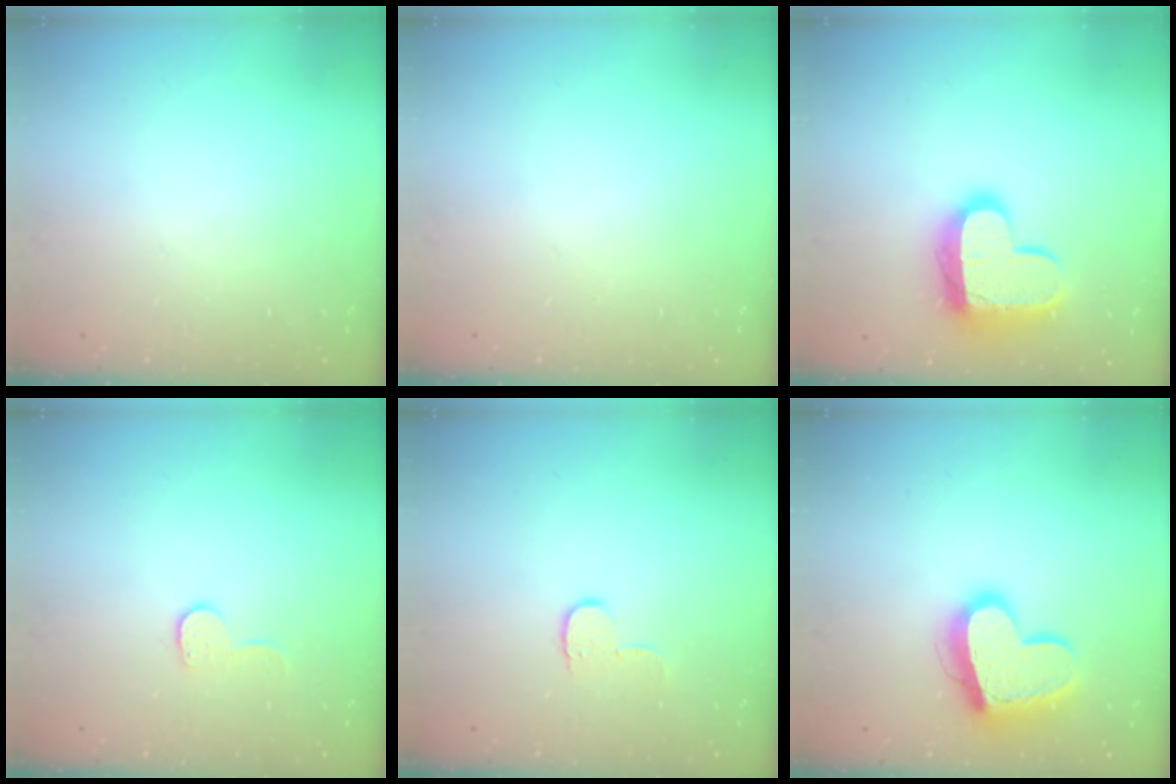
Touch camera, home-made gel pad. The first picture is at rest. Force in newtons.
{"total": 0.0}
{"total": 16.7, "press": 16.6, "slide": 1.3}
{"total": 6.8, "press": 6.7, "slide": 0.6}
{"total": 5.2, "press": 5.1, "slide": 0.6}
{"total": 16.5, "press": 16.4, "slide": 1.5}